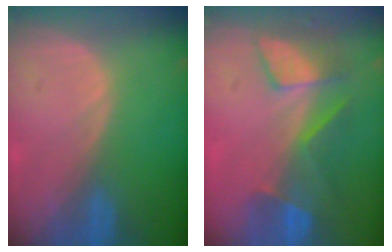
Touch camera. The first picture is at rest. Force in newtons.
{"total": 8.6, "press": 7.3, "slide": 4.5}